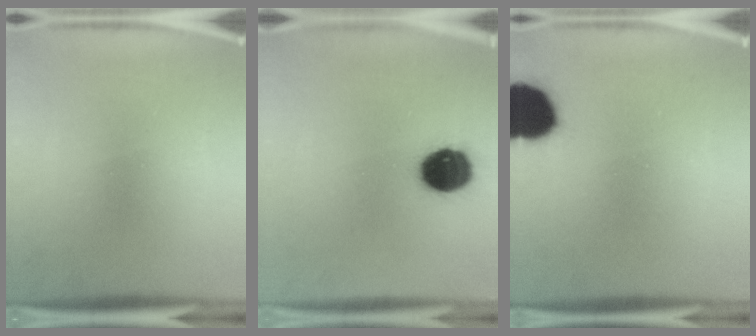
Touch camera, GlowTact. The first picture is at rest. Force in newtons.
{"total": 12.0}
{"total": 13.9}